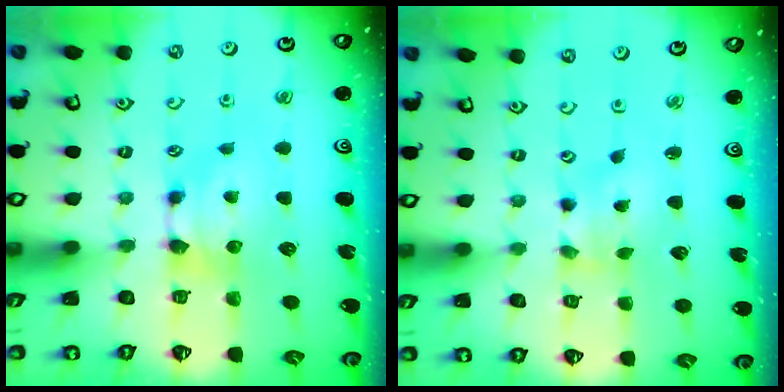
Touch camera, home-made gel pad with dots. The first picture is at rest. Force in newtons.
{"total": 1.5, "press": 1.1, "slide": 1.0}